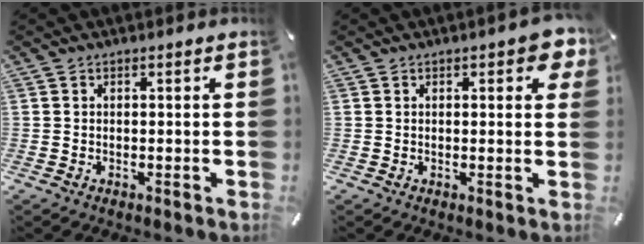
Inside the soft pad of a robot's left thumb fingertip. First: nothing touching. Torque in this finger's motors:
{"motor_torque": [2.39, 1.88, 0.89, -0.56, 0.01]}